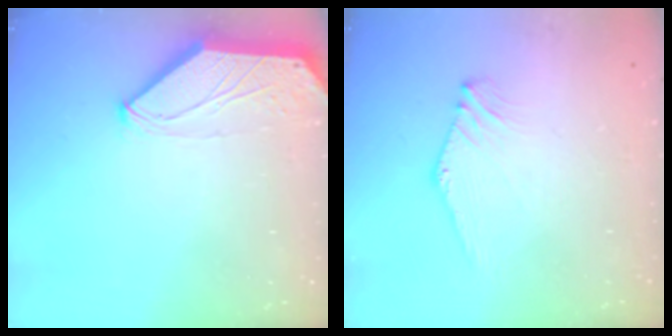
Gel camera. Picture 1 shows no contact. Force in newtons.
{"total": 0.6, "press": 0.5, "slide": 0.3}